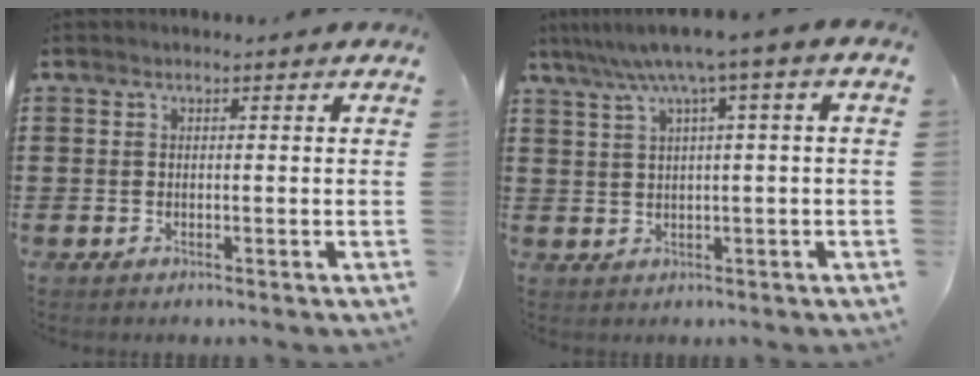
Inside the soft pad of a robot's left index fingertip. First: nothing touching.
{"total": 5.3, "force": [2.1, -0.4, 4.9], "torque": [-0.098, -0.011, 0.032]}